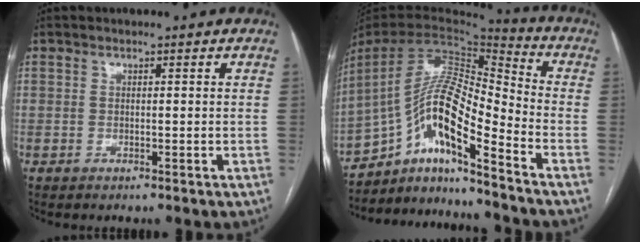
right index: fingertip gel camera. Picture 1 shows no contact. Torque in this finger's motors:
{"motor_torque": [1.19, -0.69, 0.47, 0.13]}